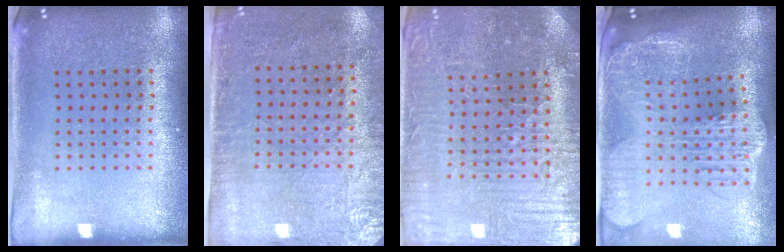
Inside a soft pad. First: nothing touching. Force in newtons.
{"total": 2.8, "press": 2.4, "slide": 1.4}
{"total": 3.8, "press": 3.8, "slide": 0.4}
{"total": 3.7, "press": 3.0, "slide": 2.2}